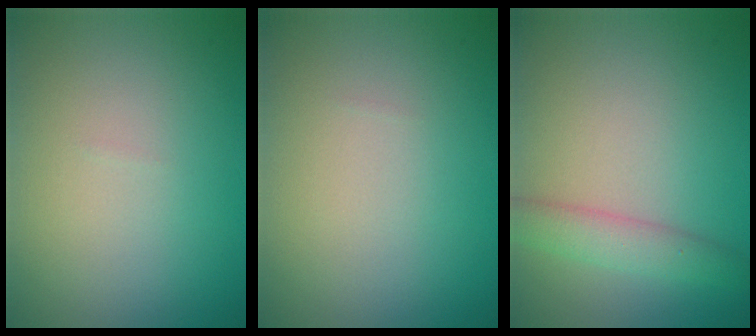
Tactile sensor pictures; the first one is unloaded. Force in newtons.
{"total": 0.0}
{"total": 2.7, "press": 2.7, "slide": 0.1}